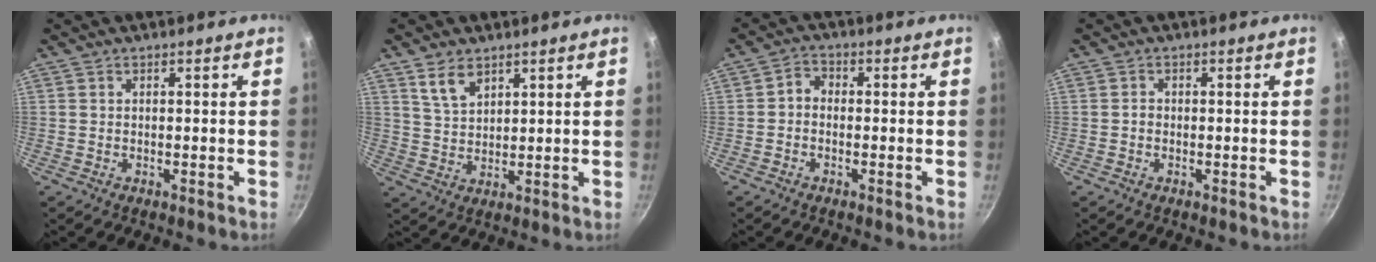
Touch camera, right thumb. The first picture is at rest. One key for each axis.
{"total": 5.5, "fx": 3.4, "fy": 3.2, "fz": 2.8, "tx": -0.040, "ty": -0.014, "tz": 0.075}
{"total": 2.6, "fx": -0.8, "fy": 2.0, "fz": 1.4, "tx": -0.024, "ty": 0.017, "tz": -0.024}
{"total": 0.8, "fx": -0.3, "fy": 0.7, "fz": 0.3, "tx": -0.005, "ty": 0.004, "tz": -0.007}